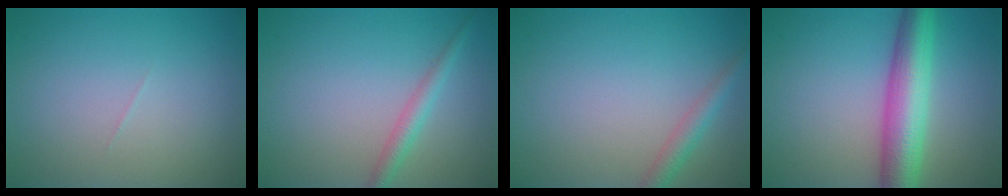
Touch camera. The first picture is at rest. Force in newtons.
{"total": 2.0, "press": 2.0, "slide": 0.1}
{"total": 2.0, "press": 2.0, "slide": 0.0}
{"total": 7.2, "press": 7.2, "slide": 0.3}